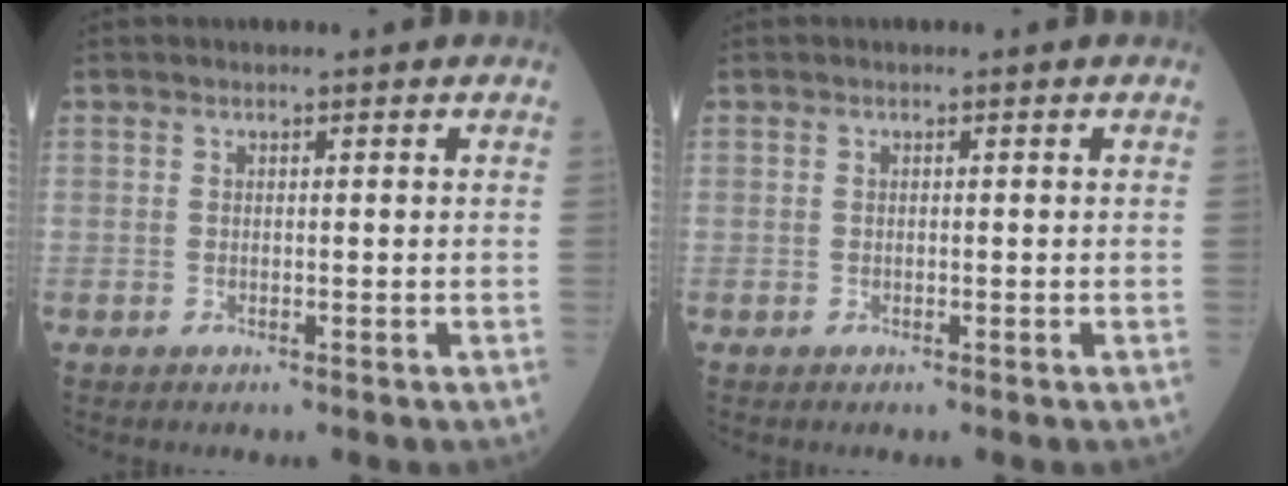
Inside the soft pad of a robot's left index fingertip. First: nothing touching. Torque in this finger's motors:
{"motor_torque": [0.17, -0.06, -0.03, 0.02]}